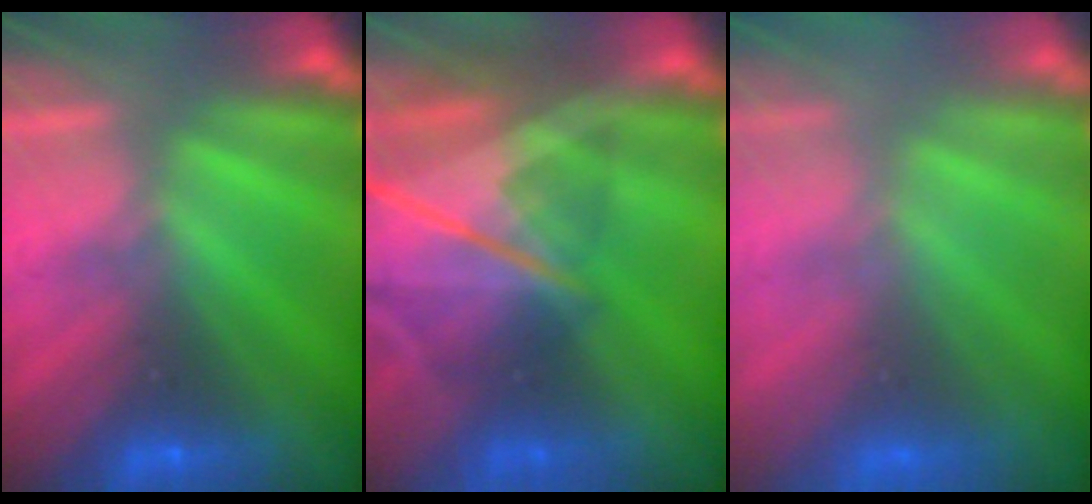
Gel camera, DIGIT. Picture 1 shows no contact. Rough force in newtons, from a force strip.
{"total": 7.6}
{"total": 7.4}